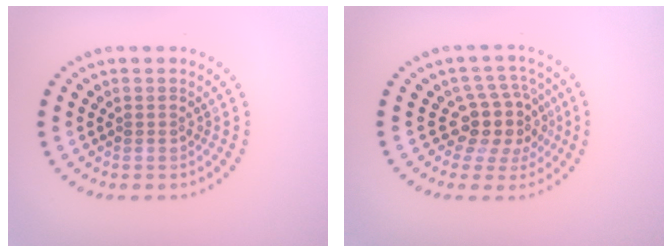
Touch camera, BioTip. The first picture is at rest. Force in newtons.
{"total": 4.1, "press": 3.1, "slide": 2.6}